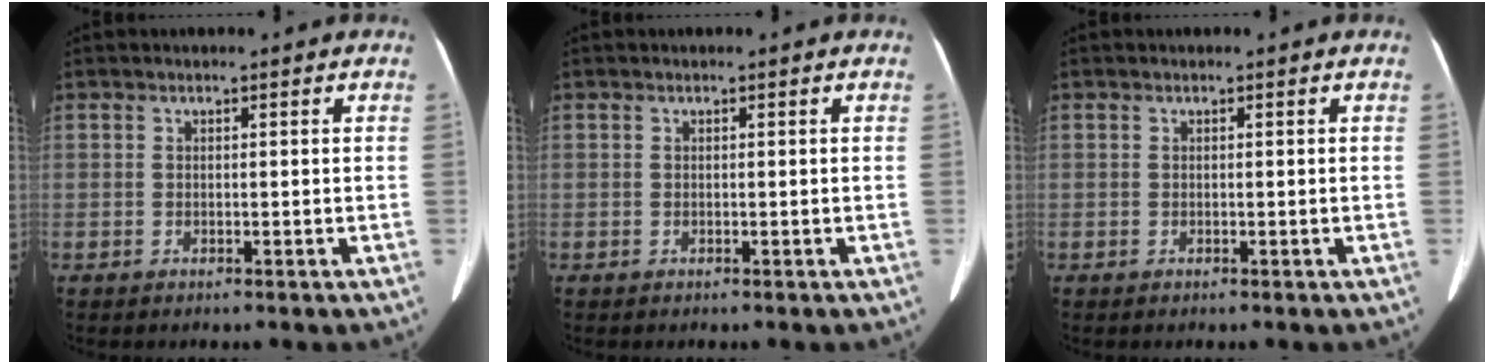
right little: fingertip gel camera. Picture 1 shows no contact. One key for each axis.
{"total": 0.0}
{"total": 0.0}